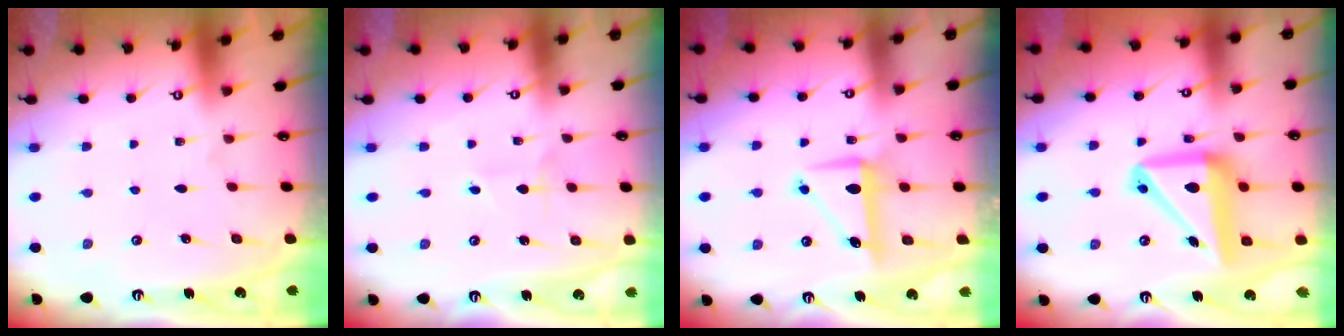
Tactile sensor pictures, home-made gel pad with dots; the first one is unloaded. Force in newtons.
{"total": 1.4, "press": 1.4, "slide": 0.1}
{"total": 8.5, "press": 8.5, "slide": 0.3}
{"total": 16.0, "press": 15.8, "slide": 2.8}